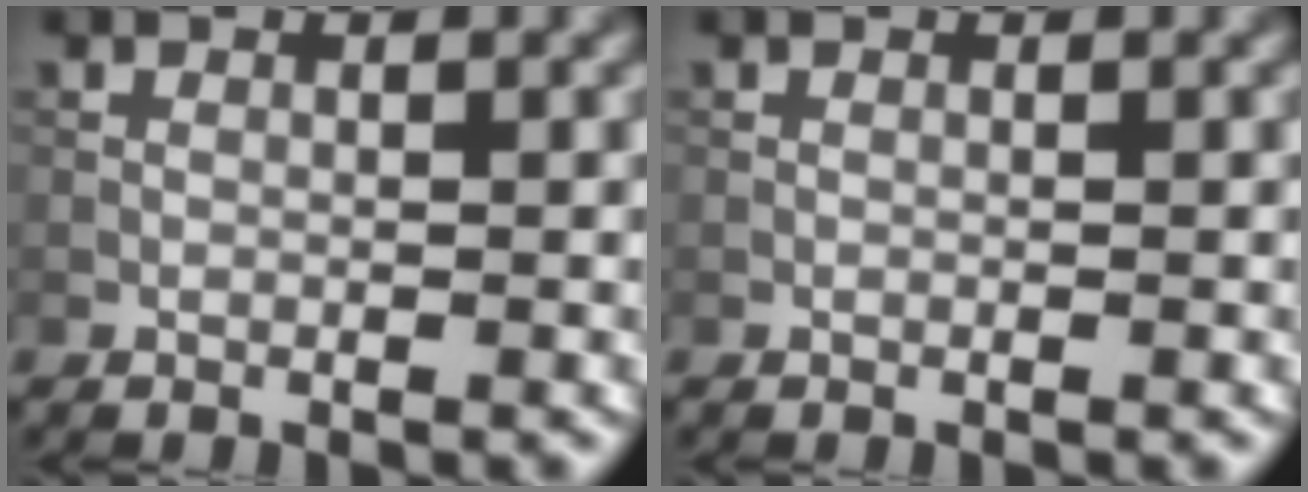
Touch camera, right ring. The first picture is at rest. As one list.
[{"total": 0.0}]